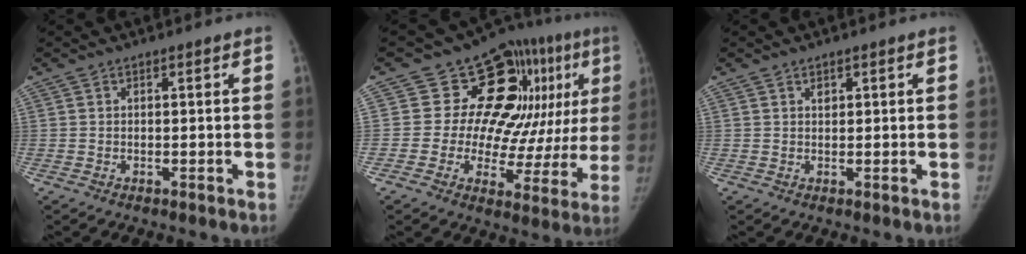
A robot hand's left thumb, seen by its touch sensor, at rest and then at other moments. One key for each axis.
{"total": 20.5, "fx": 6.9, "fy": 11.6, "fz": 15.5, "tx": -0.134, "ty": -0.006, "tz": 0.094}
{"total": 1.1, "fx": 0.6, "fy": 0.7, "fz": 0.6, "tx": -0.002, "ty": -0.003, "tz": 0.010}